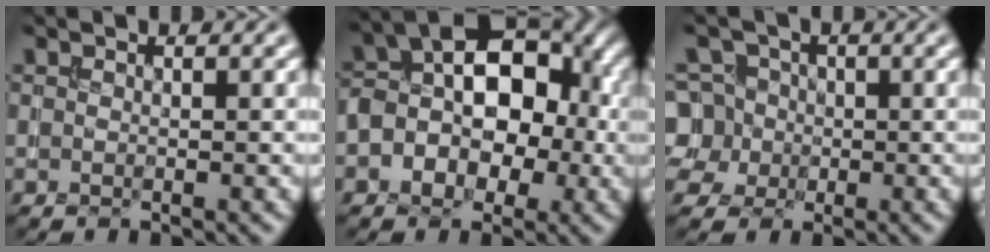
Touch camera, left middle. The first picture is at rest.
{"total": 8.5, "force": [-0.5, 5.7, 6.3], "torque": [-0.067, 0.033, -0.028]}
{"total": 6.0, "force": [-0.1, 5.6, 2.3], "torque": [-0.044, 0.037, -0.031]}